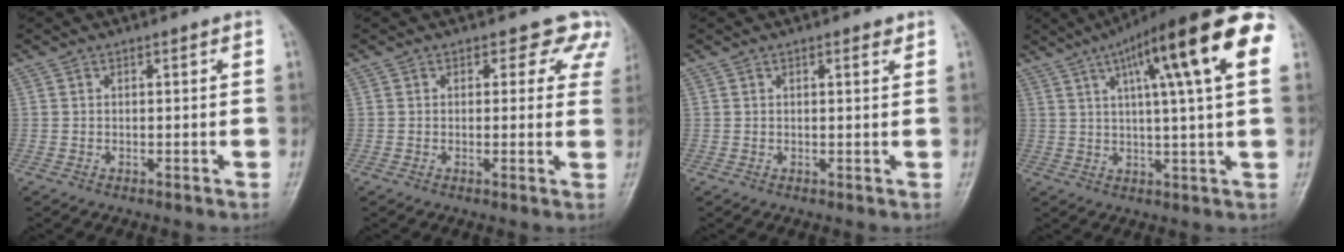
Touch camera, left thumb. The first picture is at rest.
{"total": 5.7, "force": [4.3, 3.5, 1.4], "torque": [0.029, -0.016, 0.025]}
{"total": 1.4, "force": [0.9, 0.4, 1.1], "torque": [-0.013, -0.003, 0.010]}
{"total": 20.7, "force": [7.8, 3.6, 18.8], "torque": [-0.272, 0.012, 0.104]}